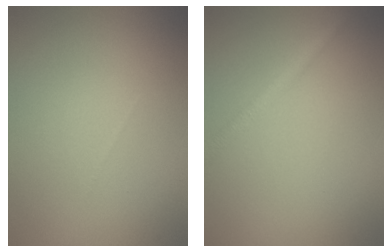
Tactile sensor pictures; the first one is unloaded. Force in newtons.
{"total": 1.6, "press": 1.6, "slide": 0.0}